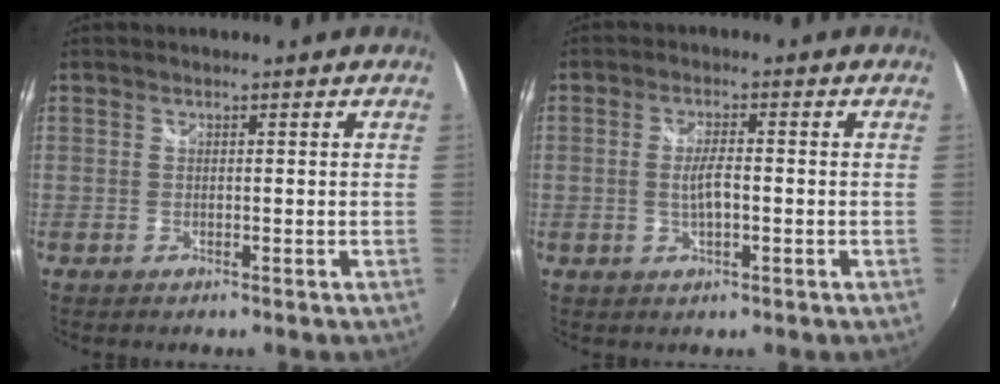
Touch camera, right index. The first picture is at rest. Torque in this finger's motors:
{"motor_torque": [0.30, 0.35, 0.26, 0.05]}